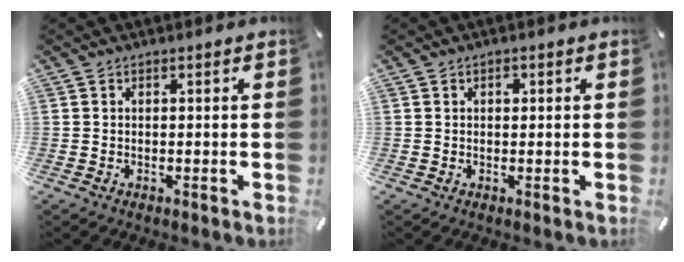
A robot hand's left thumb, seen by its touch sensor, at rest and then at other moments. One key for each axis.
{"total": 1.2, "fx": 0.3, "fy": 0.9, "fz": 0.7, "tx": -0.006, "ty": 0.002, "tz": 0.002}